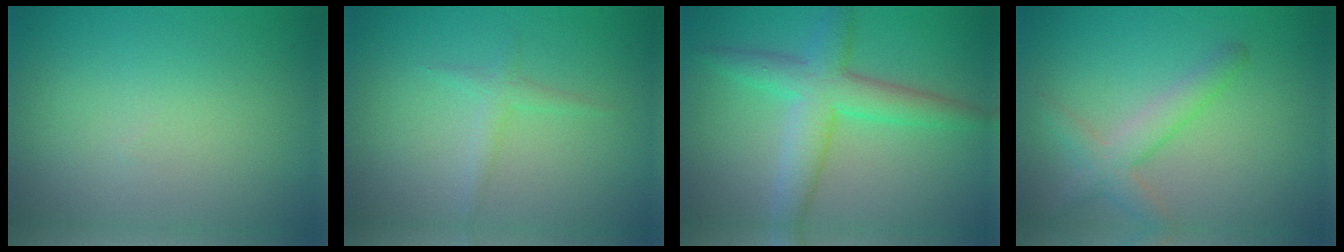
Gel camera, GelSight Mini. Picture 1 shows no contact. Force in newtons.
{"total": 1.3, "press": 1.3, "slide": 0.1}
{"total": 5.3, "press": 5.3, "slide": 0.2}
{"total": 2.9, "press": 2.9, "slide": 0.2}